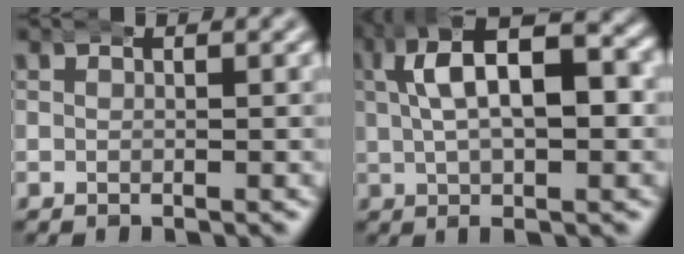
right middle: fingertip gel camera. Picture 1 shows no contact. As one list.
[{"total": 11.5, "force": [2.8, 6.3, 9.3], "torque": [-0.131, 0.026, 0.026]}]